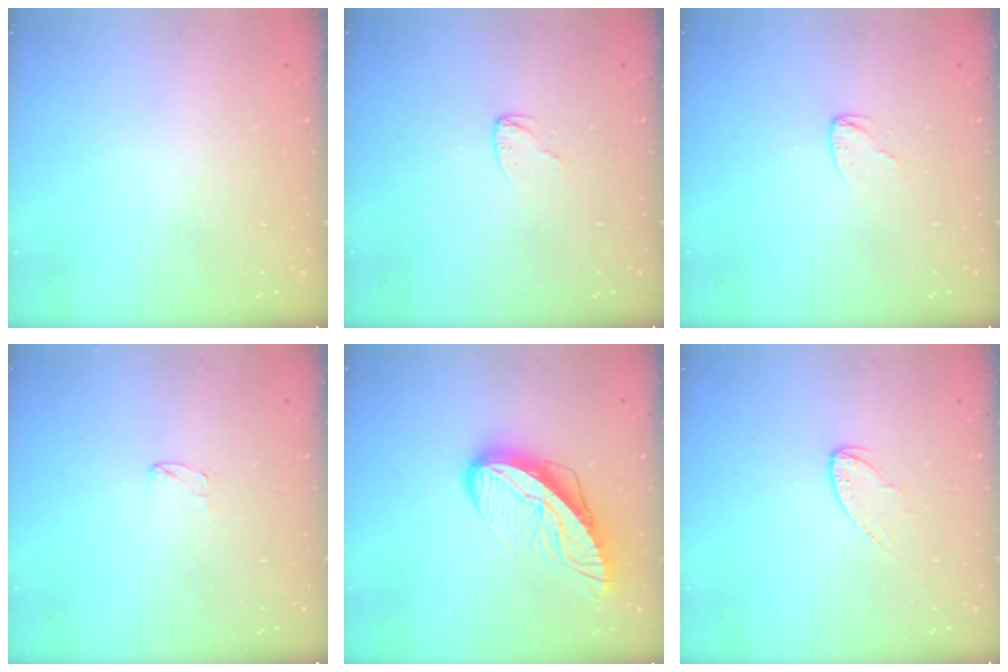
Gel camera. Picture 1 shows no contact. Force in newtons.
{"total": 2.4, "press": 2.4, "slide": 0.2}
{"total": 2.4, "press": 2.4, "slide": 0.2}
{"total": 4.2, "press": 4.2, "slide": 0.4}
{"total": 12.1, "press": 12.1, "slide": 1.4}
{"total": 4.6, "press": 4.6, "slide": 0.3}